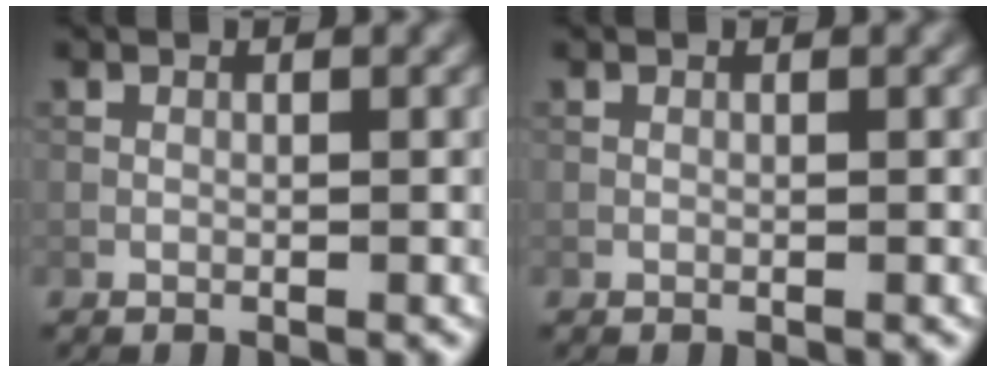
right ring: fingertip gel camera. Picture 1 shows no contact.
{"total": 0.0}